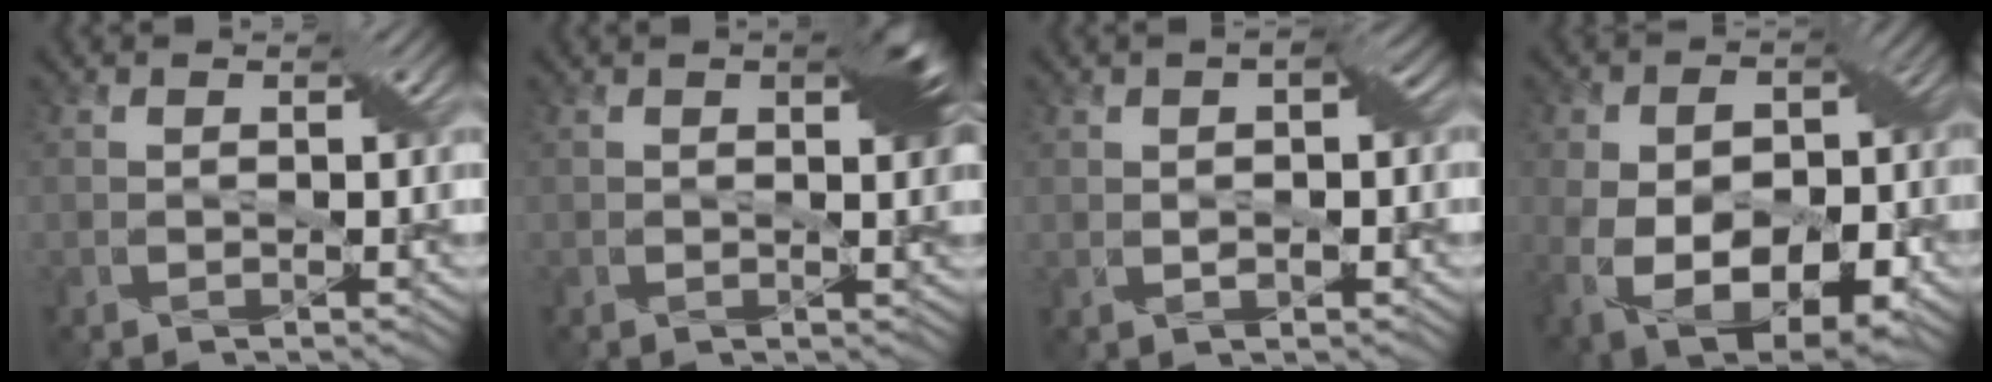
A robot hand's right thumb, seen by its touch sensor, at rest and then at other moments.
{"total": 3.4, "force": [1.1, 1.0, 3.0], "torque": [-0.044, 0.004, 0.016]}
{"total": 3.3, "force": [0.3, 1.6, 2.9], "torque": [-0.049, 0.006, 0.006]}
{"total": 16.4, "force": [-4.7, 10.2, 11.9], "torque": [-0.215, -0.040, -0.053]}